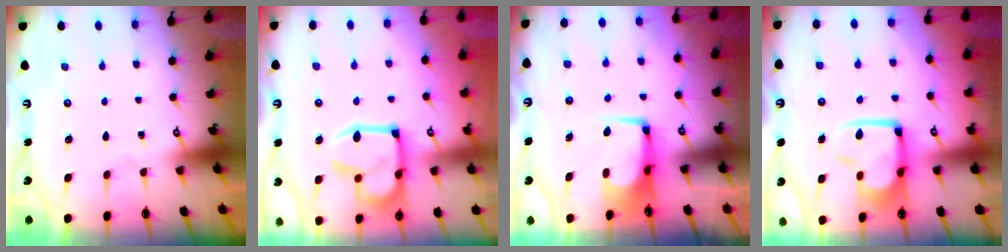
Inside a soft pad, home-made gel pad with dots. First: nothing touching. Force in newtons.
{"total": 14.5, "press": 14.4, "slide": 1.5}
{"total": 6.5, "press": 6.4, "slide": 0.9}
{"total": 12.9, "press": 12.8, "slide": 1.5}